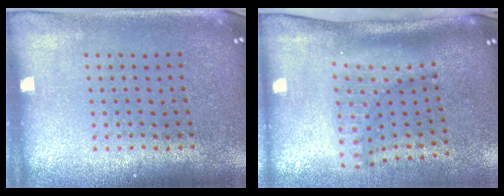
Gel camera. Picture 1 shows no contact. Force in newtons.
{"total": 2.1, "press": 1.5, "slide": 1.4}